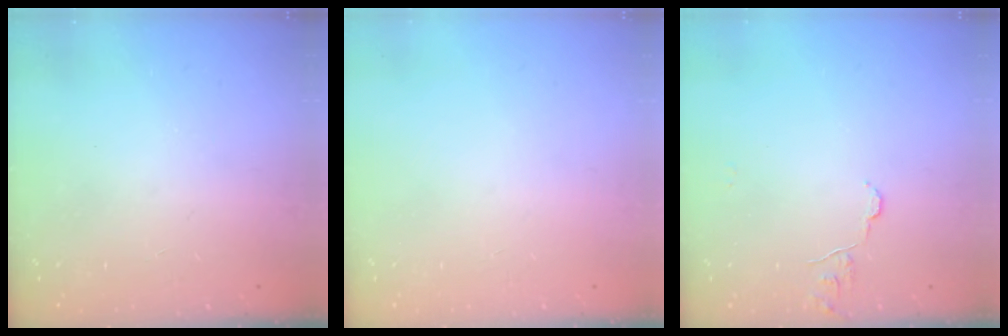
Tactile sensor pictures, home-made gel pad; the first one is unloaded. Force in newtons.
{"total": 0.0}
{"total": 6.9, "press": 6.9, "slide": 0.5}